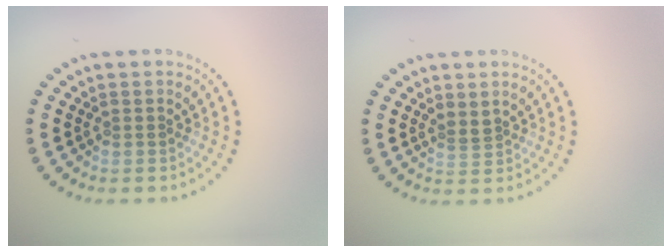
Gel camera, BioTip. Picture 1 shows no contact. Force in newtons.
{"total": 1.1, "press": 0.6, "slide": 0.9}